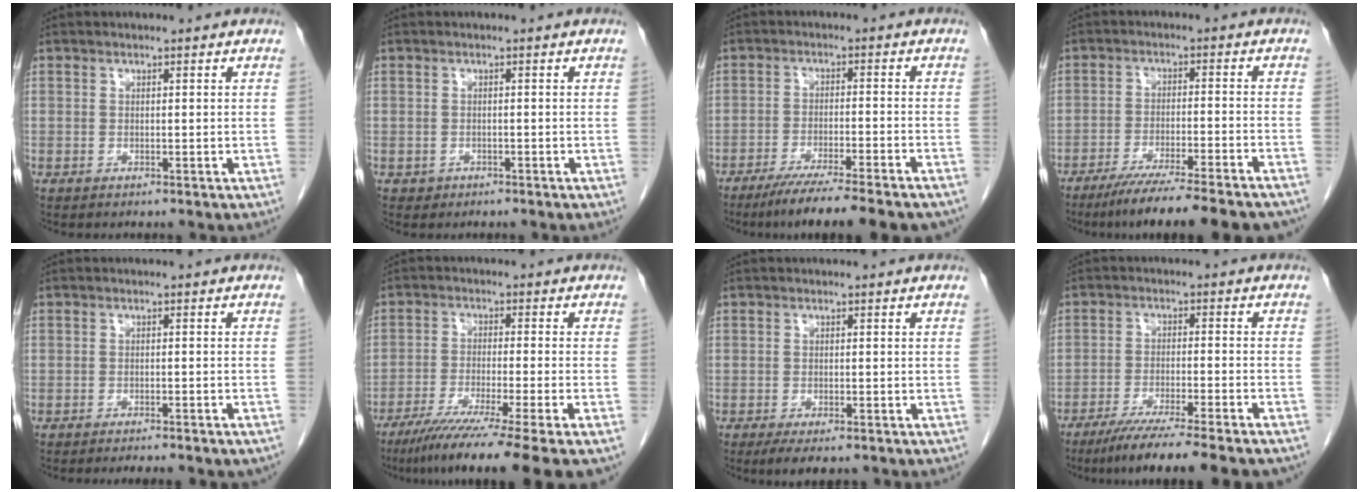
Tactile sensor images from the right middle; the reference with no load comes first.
{"total": 0.9, "force": [-0.5, 0.8, 0.0], "torque": [-0.004, 0.003, -0.006]}
{"total": 12.3, "force": [-10.2, 0.1, 6.8], "torque": [-0.090, -0.027, -0.155]}
{"total": 15.3, "force": [-13.1, 0.4, 7.9], "torque": [-0.103, -0.029, -0.194]}
{"total": 5.6, "force": [-4.9, 0.5, 2.7], "torque": [-0.029, -0.005, -0.060]}
{"total": 14.8, "force": [-11.0, -1.7, 9.7], "torque": [-0.138, -0.050, -0.171]}
{"total": 4.4, "force": [-3.2, 1.4, 2.6], "torque": [-0.037, -0.009, -0.046]}
{"total": 12.1, "force": [-10.0, -0.6, 6.7], "torque": [-0.087, -0.032, -0.152]}